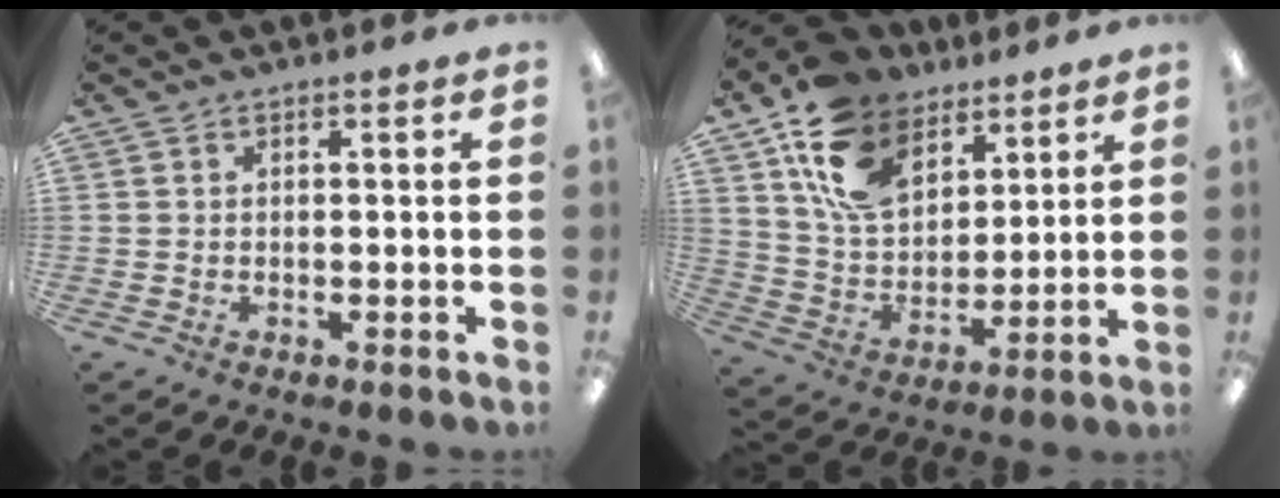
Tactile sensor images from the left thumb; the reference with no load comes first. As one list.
[{"total": 16.4, "force": [9.9, 10.6, 7.7], "torque": [-0.155, -0.038, 0.192]}]